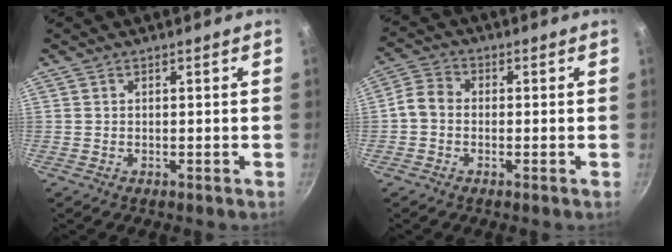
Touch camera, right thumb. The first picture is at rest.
{"total": 4.2, "force": [-0.8, 3.4, 2.4], "torque": [-0.042, 0.017, -0.032]}